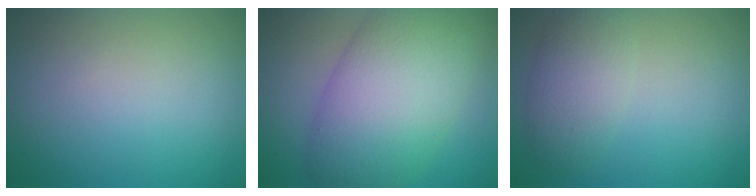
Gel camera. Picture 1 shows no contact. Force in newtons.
{"total": 12.0, "press": 12.0, "slide": 0.5}
{"total": 3.5, "press": 3.4, "slide": 0.2}